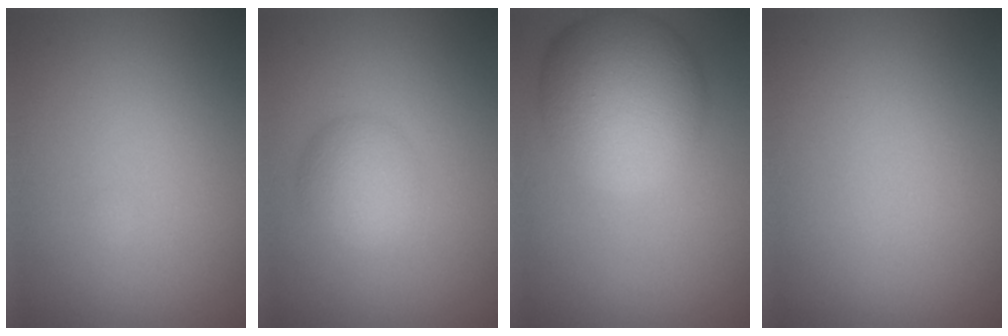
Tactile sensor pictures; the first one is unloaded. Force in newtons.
{"total": 2.7, "press": 2.7, "slide": 0.0}
{"total": 8.8, "press": 8.8, "slide": 0.3}
{"total": 0.0}